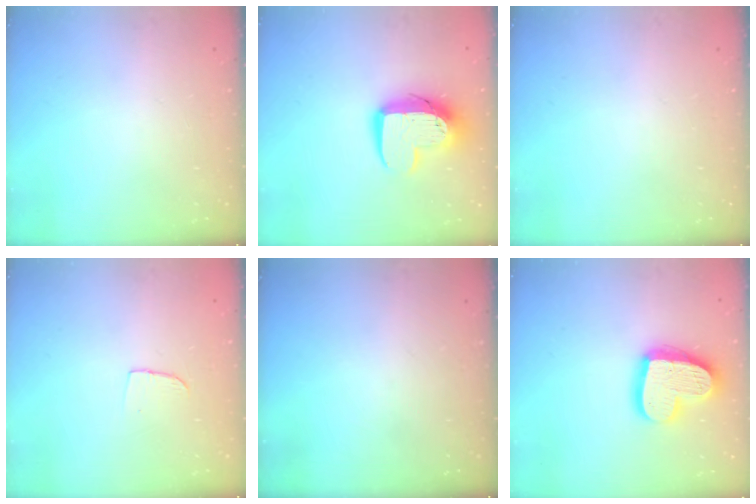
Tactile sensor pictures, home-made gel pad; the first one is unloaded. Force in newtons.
{"total": 11.0, "press": 10.9, "slide": 0.9}
{"total": 0.0}
{"total": 3.8, "press": 3.8, "slide": 0.4}
{"total": 0.0}
{"total": 18.1, "press": 18.0, "slide": 1.5}